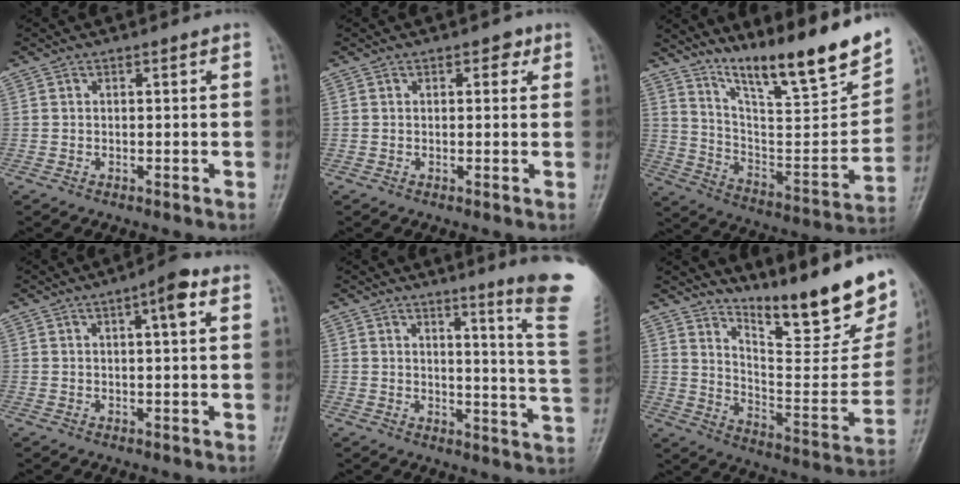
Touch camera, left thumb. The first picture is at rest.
{"total": 2.1, "force": [1.0, 1.3, 1.3], "torque": [-0.004, 0.000, 0.009]}
{"total": 21.5, "force": [16.0, 2.7, 14.2], "torque": [-0.190, -0.084, 0.274]}
{"total": 5.4, "force": [2.1, 1.3, 4.8], "torque": [-0.068, 0.006, 0.026]}
{"total": 14.8, "force": [9.8, -0.5, 11.2], "torque": [-0.131, -0.089, 0.111]}
{"total": 24.1, "force": [17.7, 5.3, 15.5], "torque": [-0.200, -0.120, 0.265]}